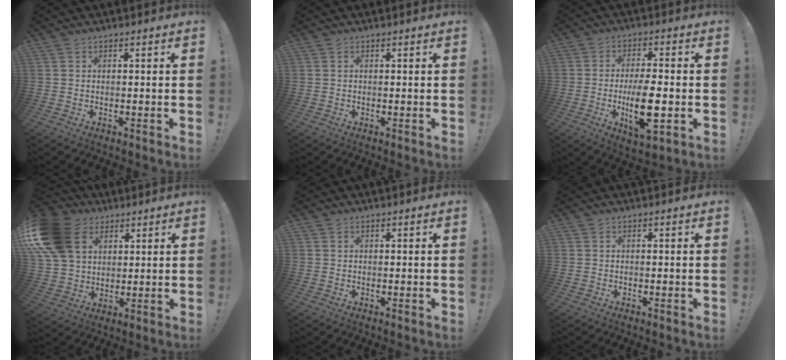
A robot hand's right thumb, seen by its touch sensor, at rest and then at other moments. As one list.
[{"total": 0.0}, {"total": 12.7, "force": [-3.0, 5.0, 11.3], "torque": [-0.202, 0.004, -0.052]}, {"total": 18.5, "force": [7.0, 13.8, 10.1], "torque": [-0.196, -0.019, 0.136]}, {"total": 0.0}, {"total": 0.0}]